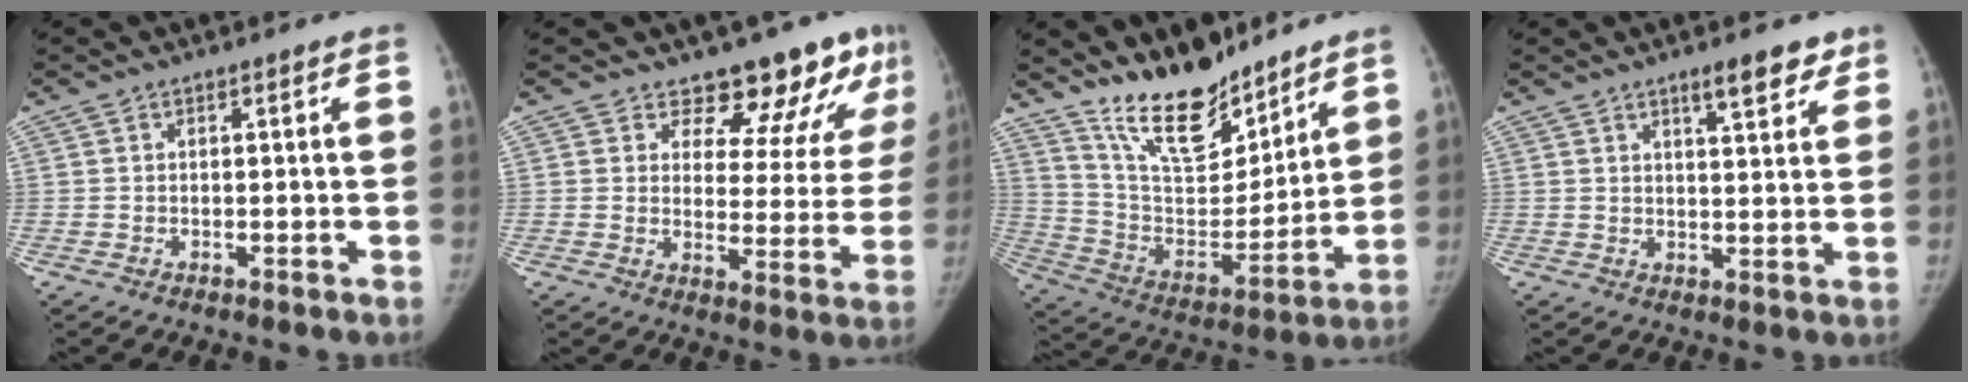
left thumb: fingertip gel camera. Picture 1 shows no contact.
{"total": 13.8, "force": [11.5, 5.8, 5.2], "torque": [-0.010, -0.082, 0.134]}
{"total": 18.1, "force": [14.6, 6.7, 8.4], "torque": [-0.097, -0.099, 0.264]}
{"total": 6.2, "force": [4.3, 1.9, 4.1], "torque": [-0.037, -0.025, 0.061]}